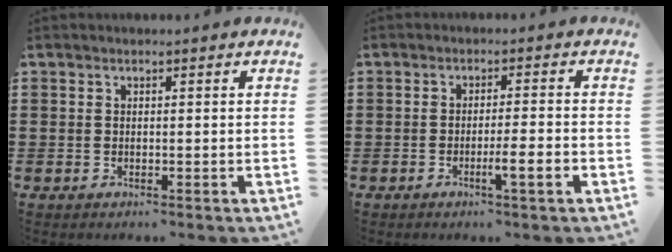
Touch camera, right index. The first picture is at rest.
{"total": 3.6, "force": [-1.5, -0.1, 3.3], "torque": [-0.053, -0.007, -0.028]}